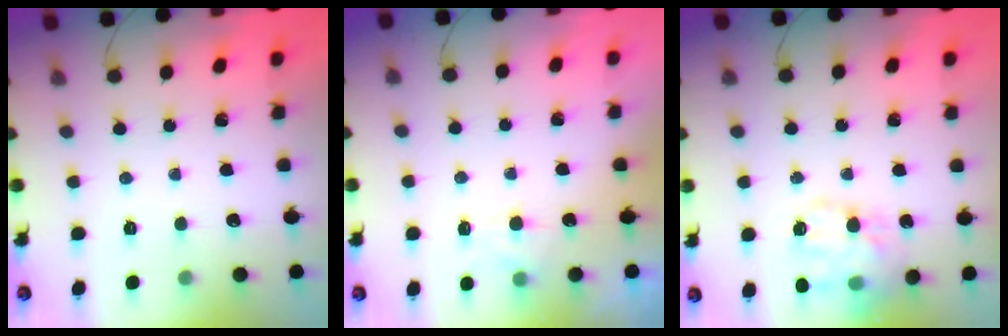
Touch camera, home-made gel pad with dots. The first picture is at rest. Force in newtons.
{"total": 6.3, "press": 6.1, "slide": 1.6}
{"total": 17.6, "press": 17.3, "slide": 2.9}